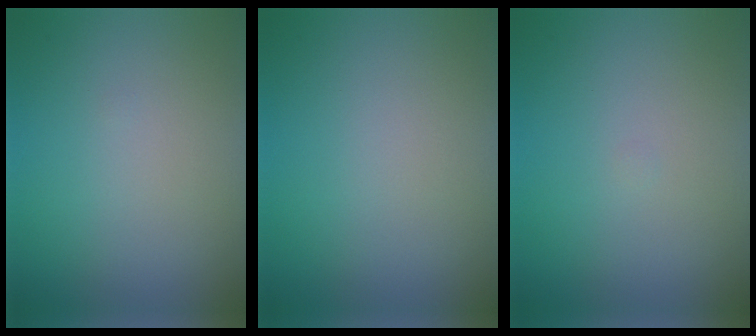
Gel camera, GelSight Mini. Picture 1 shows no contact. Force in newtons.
{"total": 0.0}
{"total": 0.0}